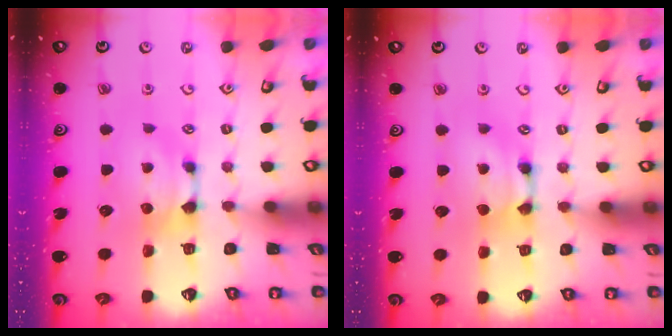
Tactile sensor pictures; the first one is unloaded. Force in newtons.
{"total": 1.6, "press": 1.6, "slide": 0.1}